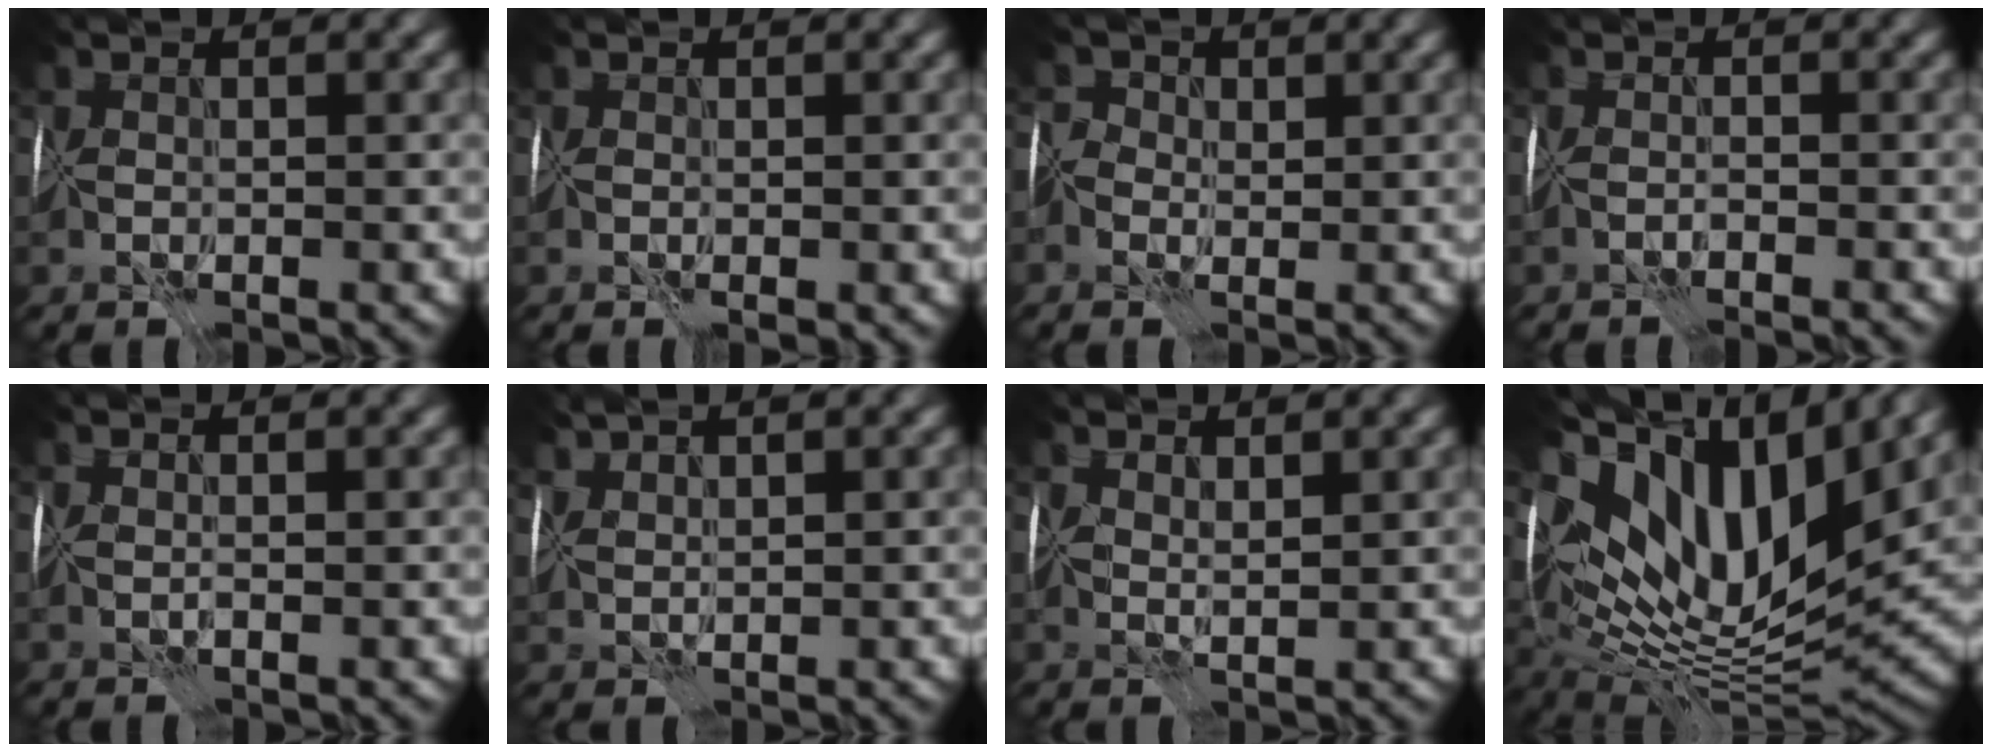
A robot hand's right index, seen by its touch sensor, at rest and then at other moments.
{"total": 0.7, "force": [0.0, 0.3, 0.6], "torque": [-0.008, 0.001, 0.005]}
{"total": 2.1, "force": [0.0, 2.0, 0.8], "torque": [-0.007, 0.026, -0.007]}
{"total": 1.3, "force": [-0.6, -1.1, -0.4], "torque": [0.012, 0.006, -0.014]}
{"total": 1.1, "force": [0.7, -0.8, -0.3], "torque": [0.005, 0.008, 0.015]}
{"total": 2.5, "force": [2.4, -0.6, -0.3], "torque": [0.003, 0.011, 0.057]}
{"total": 1.9, "force": [1.8, -0.6, -0.2], "torque": [0.004, 0.005, 0.042]}
{"total": 15.7, "force": [7.9, 7.0, 11.6], "torque": [-0.230, 0.029, 0.138]}